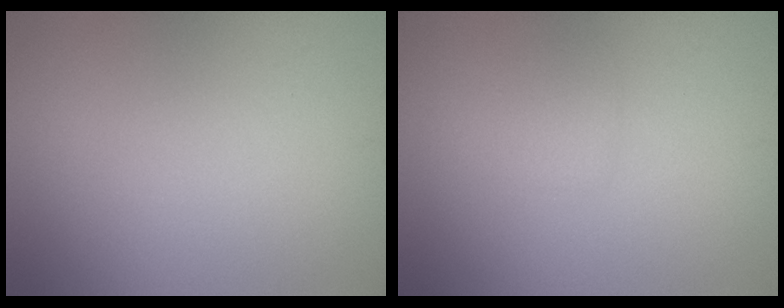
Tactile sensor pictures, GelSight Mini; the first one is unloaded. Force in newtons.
{"total": 1.1, "press": 1.1, "slide": 0.1}